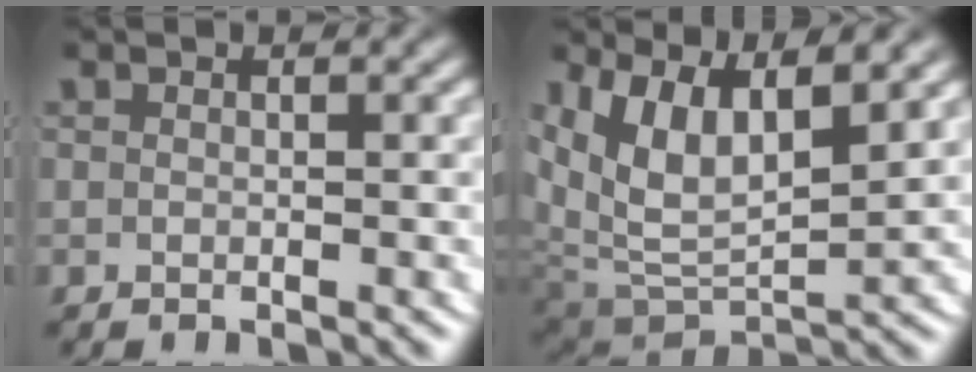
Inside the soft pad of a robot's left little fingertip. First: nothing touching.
{"total": 9.4, "force": [1.9, 6.6, 6.4], "torque": [-0.138, -0.013, 0.039]}